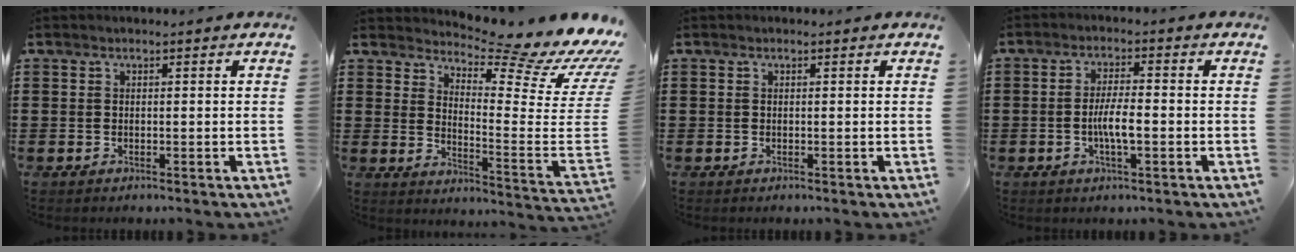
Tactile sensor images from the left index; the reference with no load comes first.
{"total": 8.0, "force": [6.6, 0.7, 4.4], "torque": [-0.077, -0.073, 0.102]}
{"total": 0.0}
{"total": 4.7, "force": [-1.0, 1.0, 4.5], "torque": [-0.091, -0.001, -0.023]}